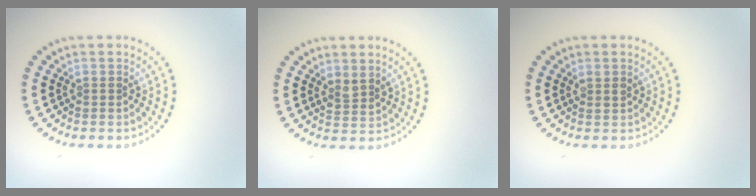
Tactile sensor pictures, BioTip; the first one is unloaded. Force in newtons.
{"total": 1.4, "press": 1.2, "slide": 0.8}
{"total": 0.9, "press": 0.9, "slide": 0.4}